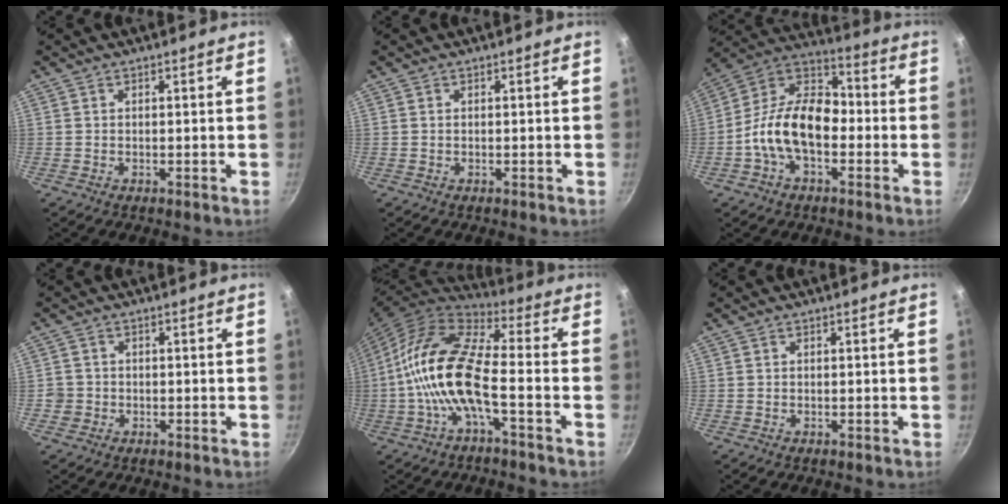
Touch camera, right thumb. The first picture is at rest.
{"total": 0.0}
{"total": 15.7, "force": [-3.5, 9.8, 11.8], "torque": [-0.177, 0.052, -0.086]}
{"total": 2.2, "force": [-0.6, 2.0, 0.4], "torque": [0.001, 0.009, -0.008]}
{"total": 15.5, "force": [-3.4, 5.5, 14.1], "torque": [-0.277, 0.038, -0.081]}
{"total": 0.0}